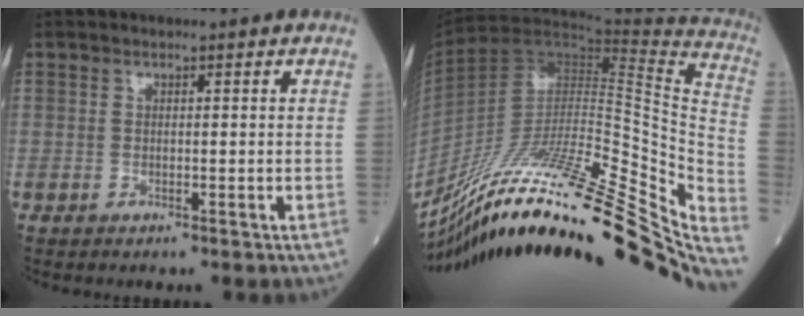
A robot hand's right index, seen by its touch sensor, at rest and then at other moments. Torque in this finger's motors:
{"motor_torque": [-0.51, -1.09, 0.69, 0.19]}